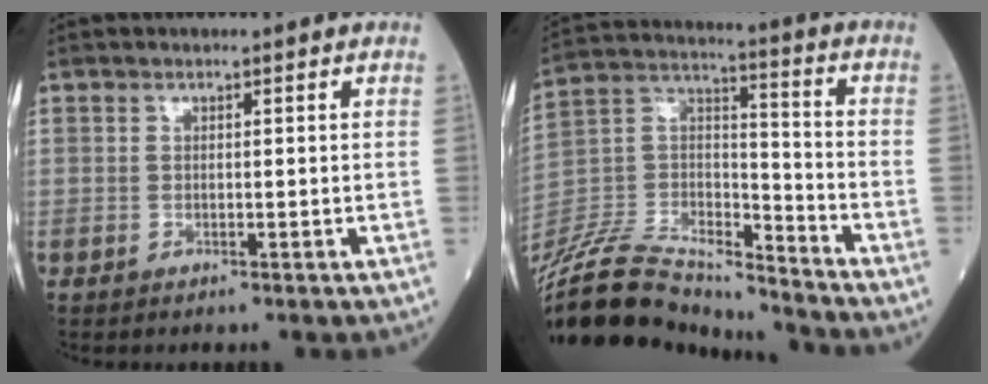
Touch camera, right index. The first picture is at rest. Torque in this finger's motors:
{"motor_torque": [0.87, -1.27, 0.58, 0.15]}